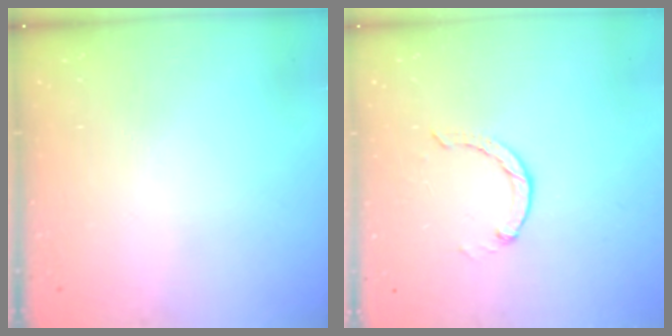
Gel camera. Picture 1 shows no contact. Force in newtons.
{"total": 0.0}